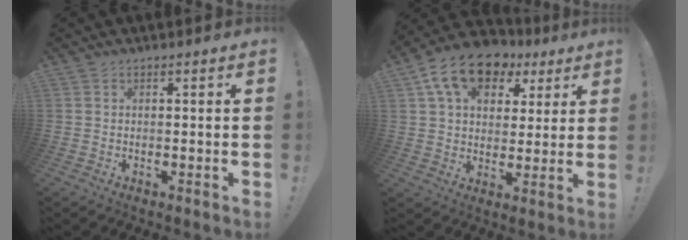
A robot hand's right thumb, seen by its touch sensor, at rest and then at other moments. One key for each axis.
{"total": 15.4, "fx": 8.0, "fy": 9.9, "fz": 8.8, "tx": -0.142, "ty": -0.033, "tz": 0.146}